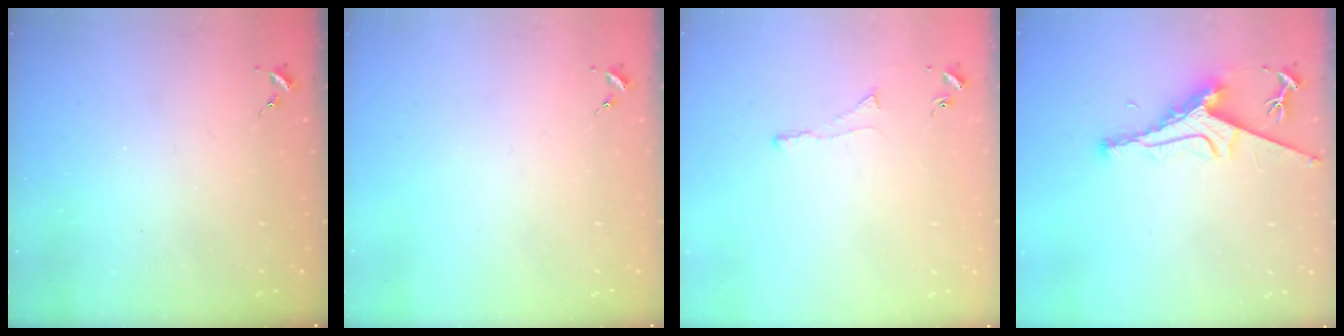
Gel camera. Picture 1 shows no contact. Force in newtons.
{"total": 0.0}
{"total": 2.9, "press": 2.8, "slide": 0.7}
{"total": 8.5, "press": 8.4, "slide": 1.1}